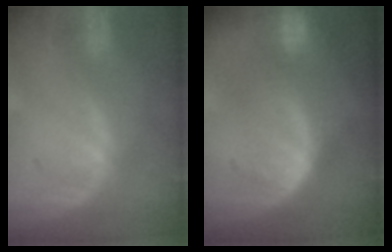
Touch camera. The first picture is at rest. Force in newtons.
{"total": 8.6, "press": 7.3, "slide": 4.4}